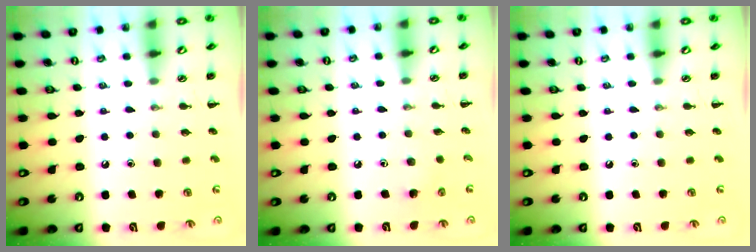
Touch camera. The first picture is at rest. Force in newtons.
{"total": 2.7, "press": 2.6, "slide": 1.0}
{"total": 0.0}